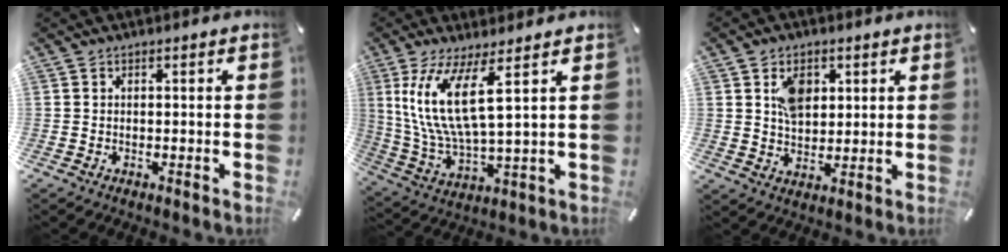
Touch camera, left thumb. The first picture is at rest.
{"total": 12.8, "force": [5.3, 3.2, 11.2], "torque": [-0.249, -0.015, 0.093]}
{"total": 7.7, "force": [2.9, 6.2, 3.7], "torque": [-0.049, -0.001, 0.050]}